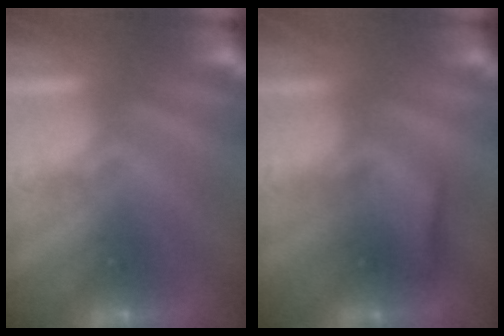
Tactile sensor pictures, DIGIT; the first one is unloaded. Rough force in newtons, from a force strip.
{"total": 2.4}